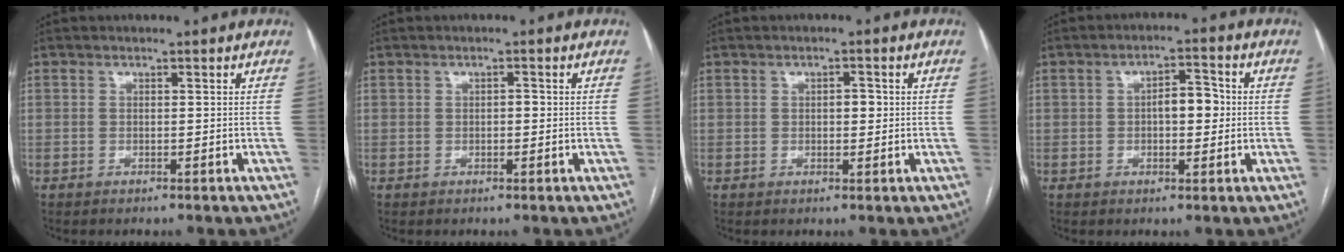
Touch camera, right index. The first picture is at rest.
{"total": 0.9, "force": [0.0, 0.5, 0.7], "torque": [-0.007, 0.005, -0.001]}
{"total": 1.8, "force": [0.2, 1.0, 1.5], "torque": [-0.020, 0.005, 0.003]}
{"total": 4.8, "force": [0.1, 2.3, 4.2], "torque": [-0.065, 0.015, 0.001]}